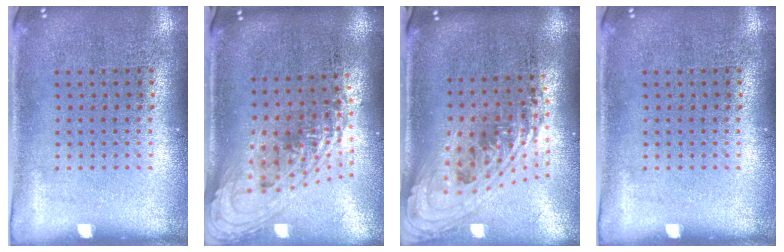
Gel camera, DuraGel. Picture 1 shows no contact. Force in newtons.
{"total": 1.9, "press": 1.5, "slide": 1.2}
{"total": 2.4, "press": 1.7, "slide": 1.7}
{"total": 0.0}